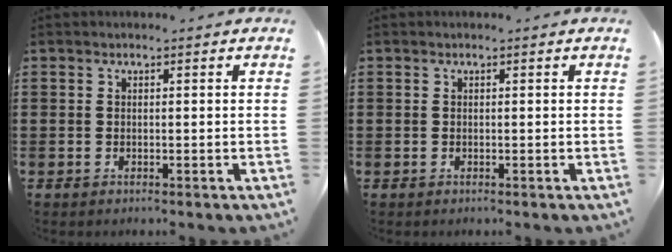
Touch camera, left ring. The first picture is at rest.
{"total": 0.0}